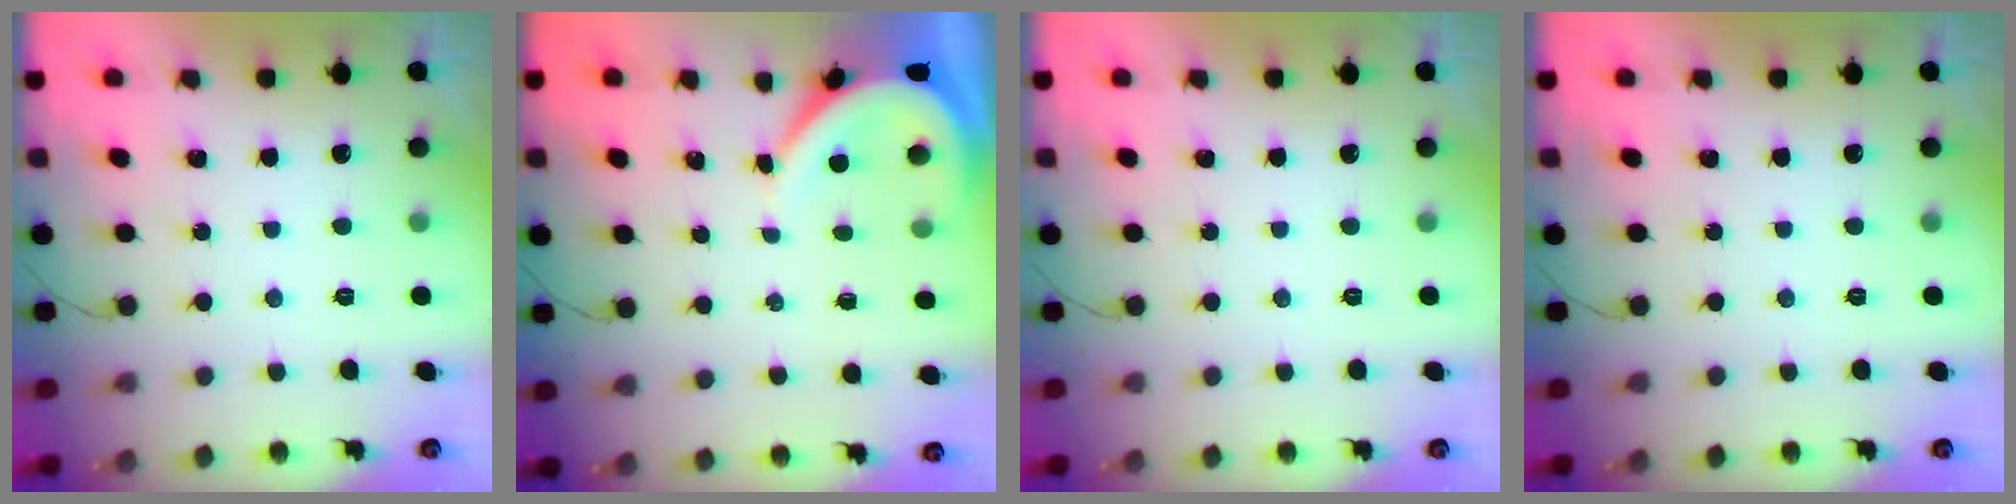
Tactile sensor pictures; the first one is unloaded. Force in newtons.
{"total": 4.5, "press": 4.5, "slide": 0.5}
{"total": 0.0}
{"total": 0.0}